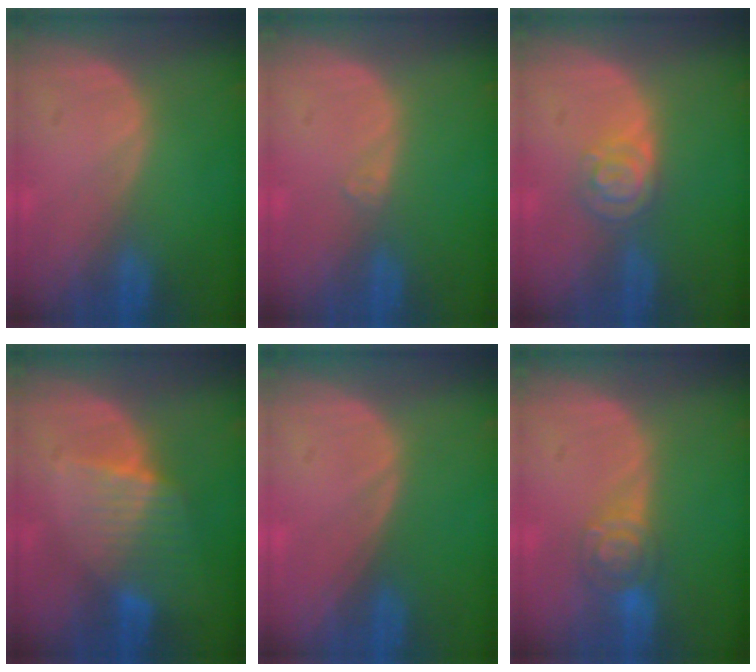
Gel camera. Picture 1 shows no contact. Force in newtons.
{"total": 0.6, "press": 0.5, "slide": 0.2}
{"total": 4.6, "press": 4.0, "slide": 2.3}
{"total": 6.5, "press": 5.7, "slide": 3.2}
{"total": 0.0}
{"total": 4.6, "press": 4.5, "slide": 0.9}